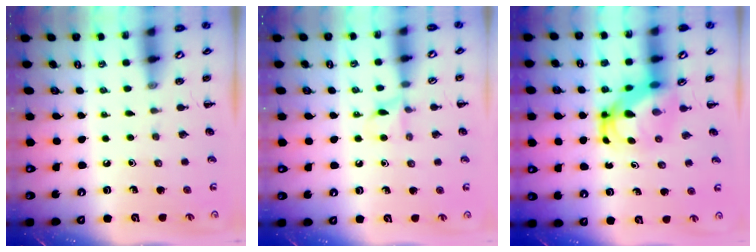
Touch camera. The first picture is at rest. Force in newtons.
{"total": 7.2, "press": 7.0, "slide": 1.8}
{"total": 5.9, "press": 5.8, "slide": 1.4}